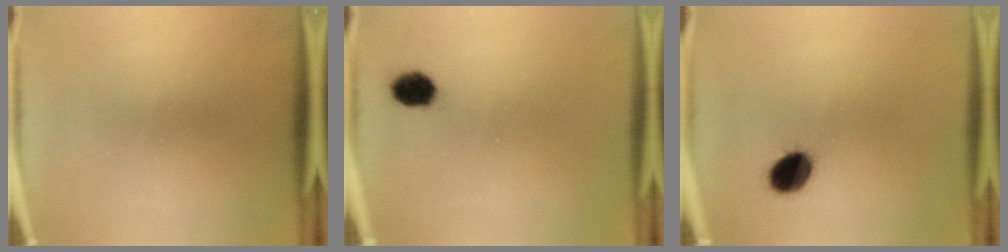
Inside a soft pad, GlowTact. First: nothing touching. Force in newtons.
{"total": 5.0}
{"total": 6.9}